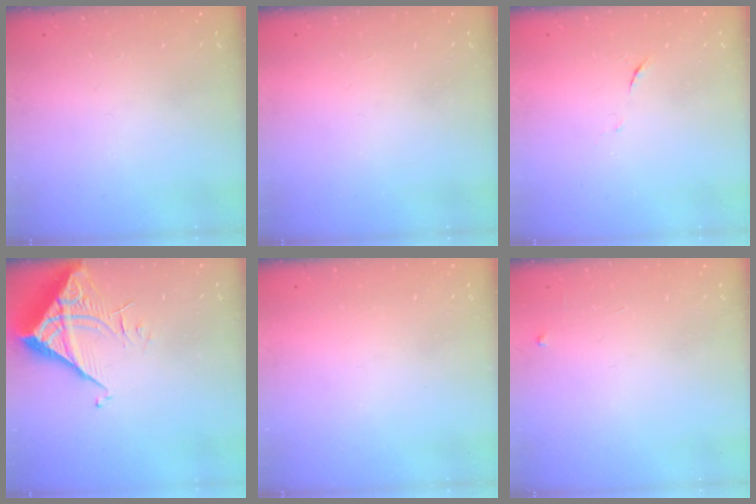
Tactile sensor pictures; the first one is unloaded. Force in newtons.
{"total": 1.6, "press": 1.6, "slide": 0.1}
{"total": 4.3, "press": 4.1, "slide": 1.2}
{"total": 6.7, "press": 6.7, "slide": 0.7}
{"total": 1.5, "press": 1.5, "slide": 0.1}
{"total": 2.6, "press": 2.6, "slide": 0.4}